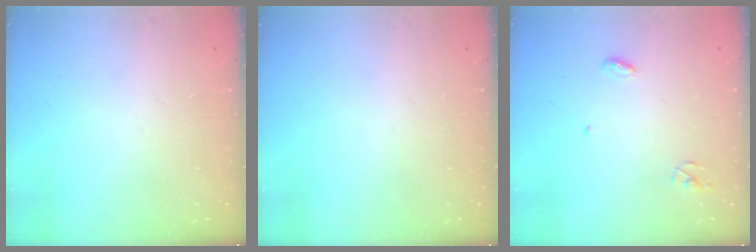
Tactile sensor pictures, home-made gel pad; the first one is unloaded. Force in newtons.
{"total": 0.0}
{"total": 3.5, "press": 3.5, "slide": 0.2}